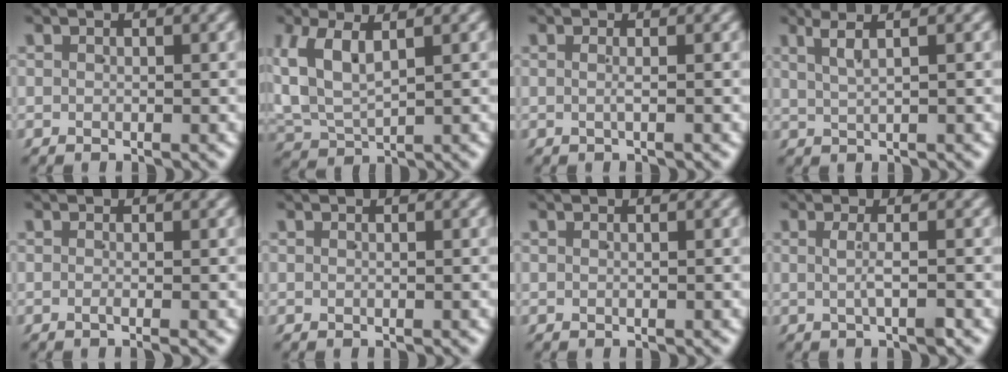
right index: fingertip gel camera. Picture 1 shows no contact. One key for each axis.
{"total": 5.8, "fx": 1.3, "fy": 4.5, "fz": 3.5, "tx": -0.106, "ty": -0.010, "tz": 0.031}
{"total": 0.9, "fx": -0.3, "fy": -0.2, "fz": 0.8, "tx": -0.017, "ty": 0.001, "tz": -0.005}
{"total": 2.6, "fx": 1.6, "fy": 0.2, "fz": 2.1, "tx": -0.030, "ty": 0.011, "tz": 0.028}
{"total": 1.0, "fx": -0.6, "fy": -0.2, "fz": 0.7, "tx": -0.011, "ty": 0.000, "tz": -0.013}
{"total": 0.0}
{"total": 0.0}
{"total": 1.6, "fx": -0.3, "fy": -0.3, "fz": 1.6, "tx": -0.029, "ty": 0.000, "tz": -0.002}